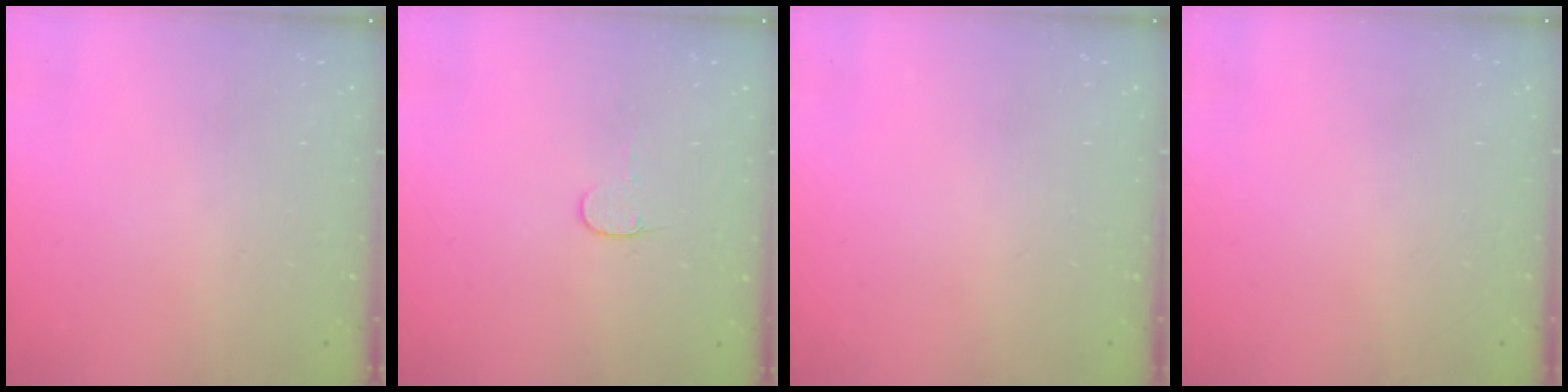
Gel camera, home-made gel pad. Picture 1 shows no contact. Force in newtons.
{"total": 3.8, "press": 3.8, "slide": 0.4}
{"total": 0.0}
{"total": 0.0}